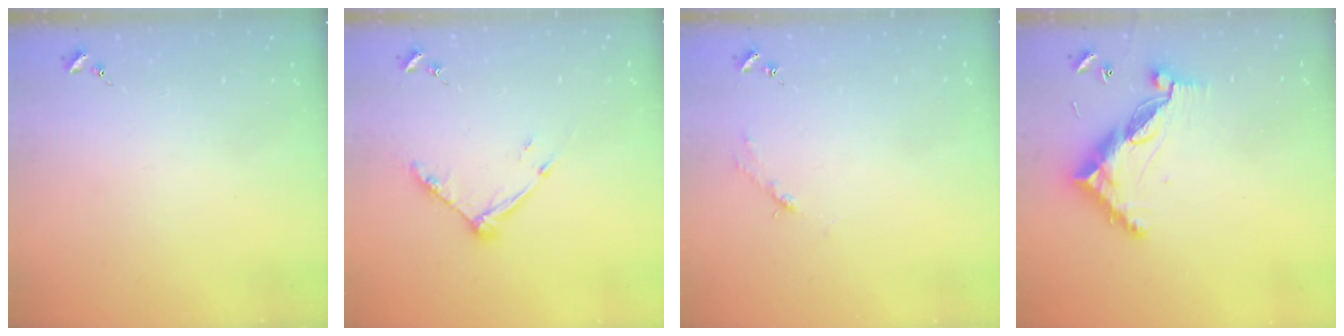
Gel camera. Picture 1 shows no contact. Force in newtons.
{"total": 9.0, "press": 9.0, "slide": 0.7}
{"total": 2.7, "press": 2.7, "slide": 0.4}
{"total": 11.5, "press": 11.4, "slide": 1.0}